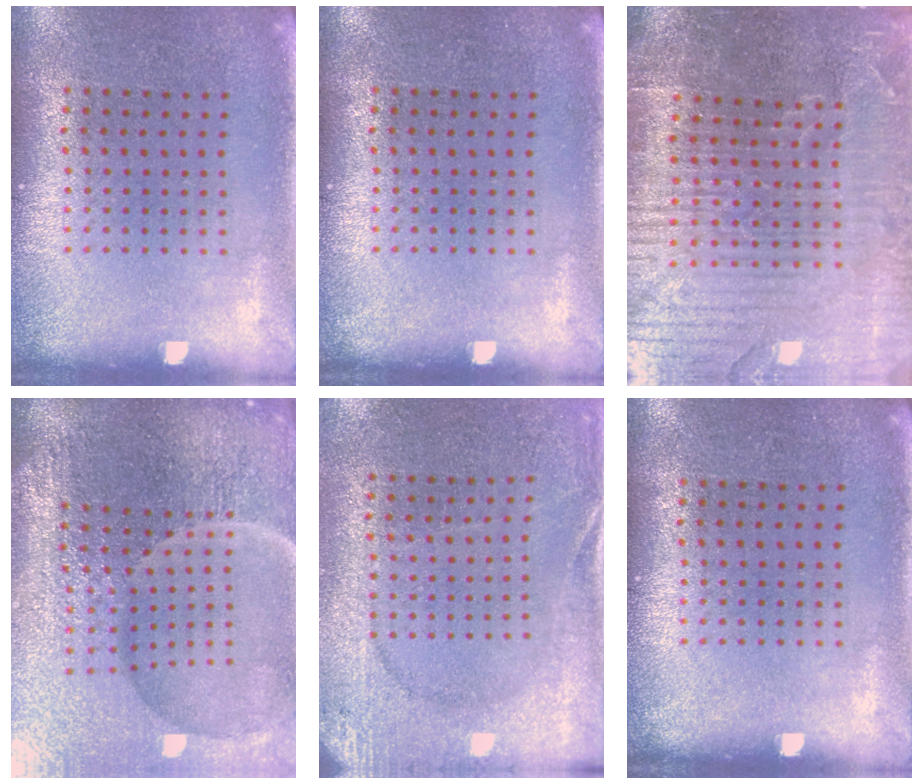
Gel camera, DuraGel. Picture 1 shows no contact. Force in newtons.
{"total": 0.0}
{"total": 5.3, "press": 4.9, "slide": 2.2}
{"total": 7.3, "press": 6.4, "slide": 3.5}
{"total": 2.6, "press": 2.5, "slide": 0.4}
{"total": 0.0}